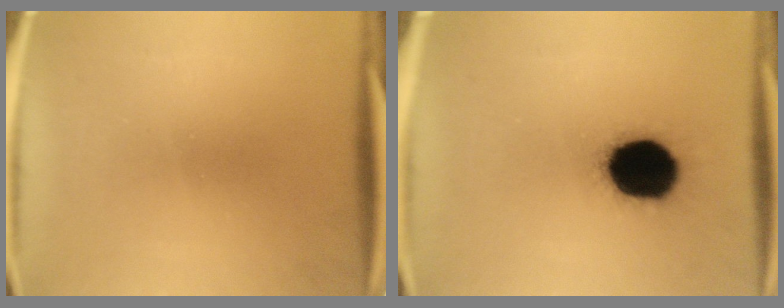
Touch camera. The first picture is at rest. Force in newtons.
{"total": 17.8}